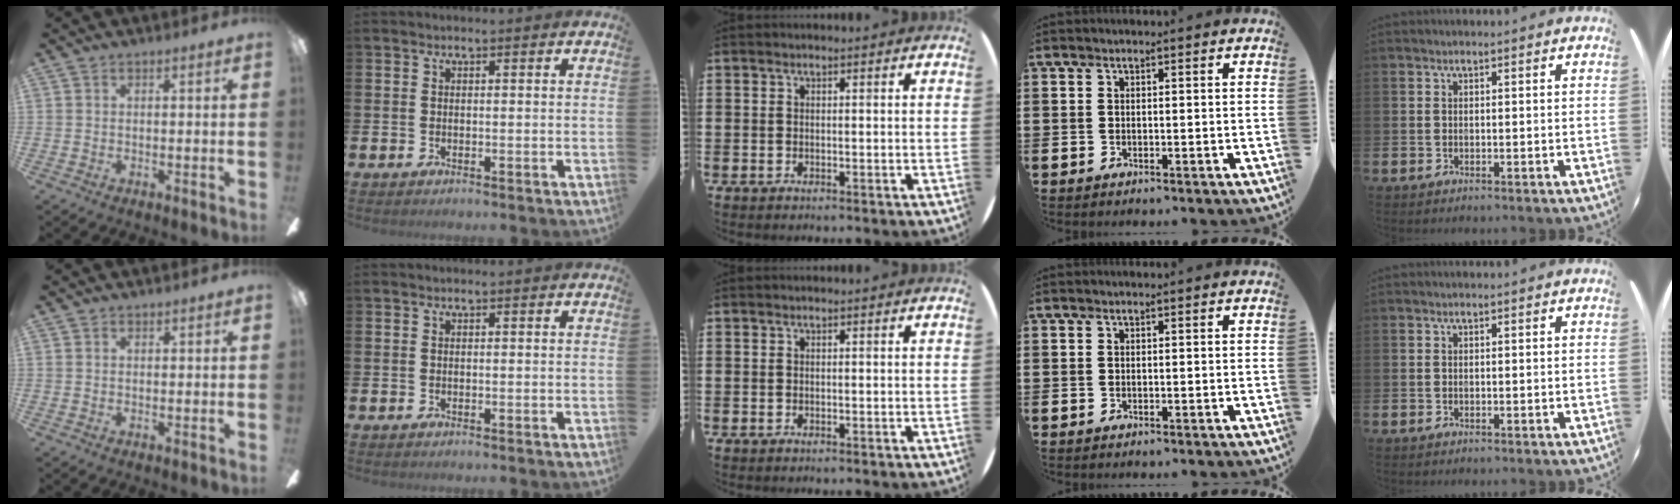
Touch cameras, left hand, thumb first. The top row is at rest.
{"thumb": {"total": 0.6, "force": [0.5, 0.2, -0.1], "torque": [0.001, 0.000, 0.010]}}